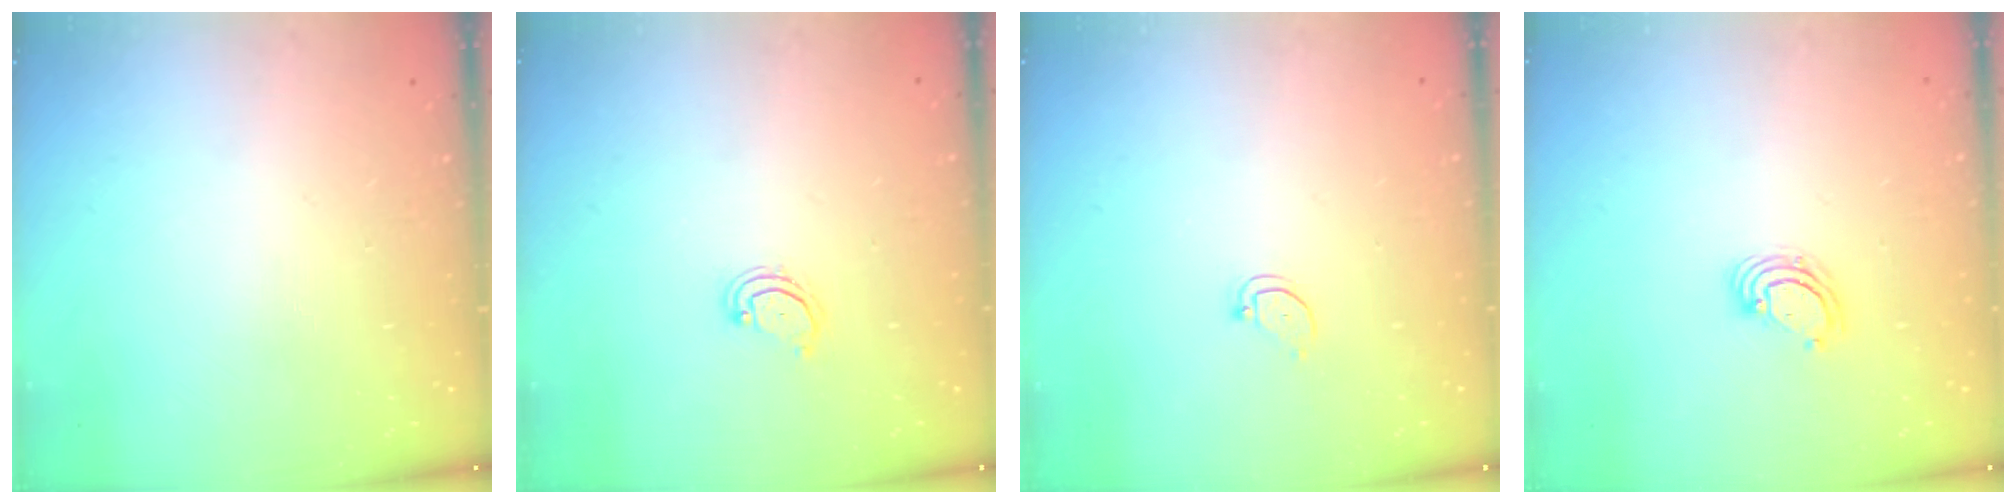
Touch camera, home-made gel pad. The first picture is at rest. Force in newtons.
{"total": 2.8, "press": 2.8, "slide": 0.2}
{"total": 2.4, "press": 2.4, "slide": 0.2}
{"total": 3.7, "press": 3.7, "slide": 0.3}